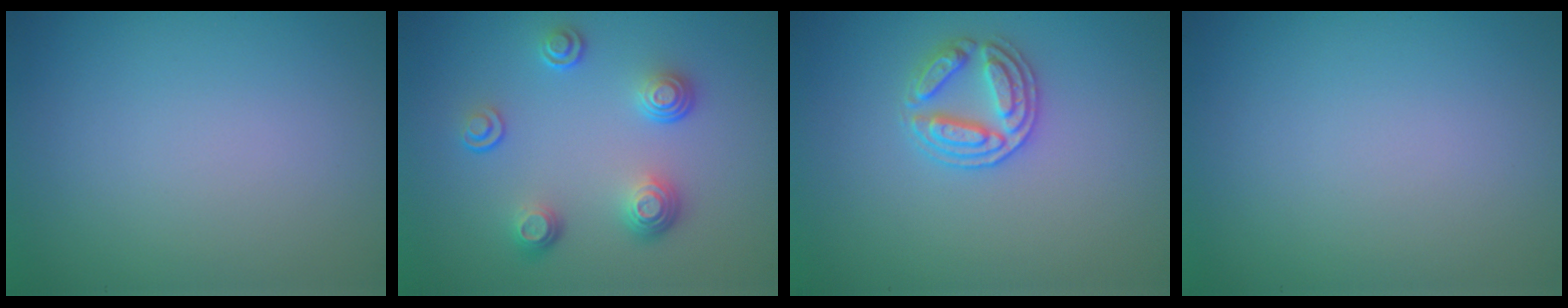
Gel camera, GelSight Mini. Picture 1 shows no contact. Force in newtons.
{"total": 3.8, "press": 2.8, "slide": 2.6}
{"total": 2.7, "press": 2.6, "slide": 0.7}
{"total": 0.0}